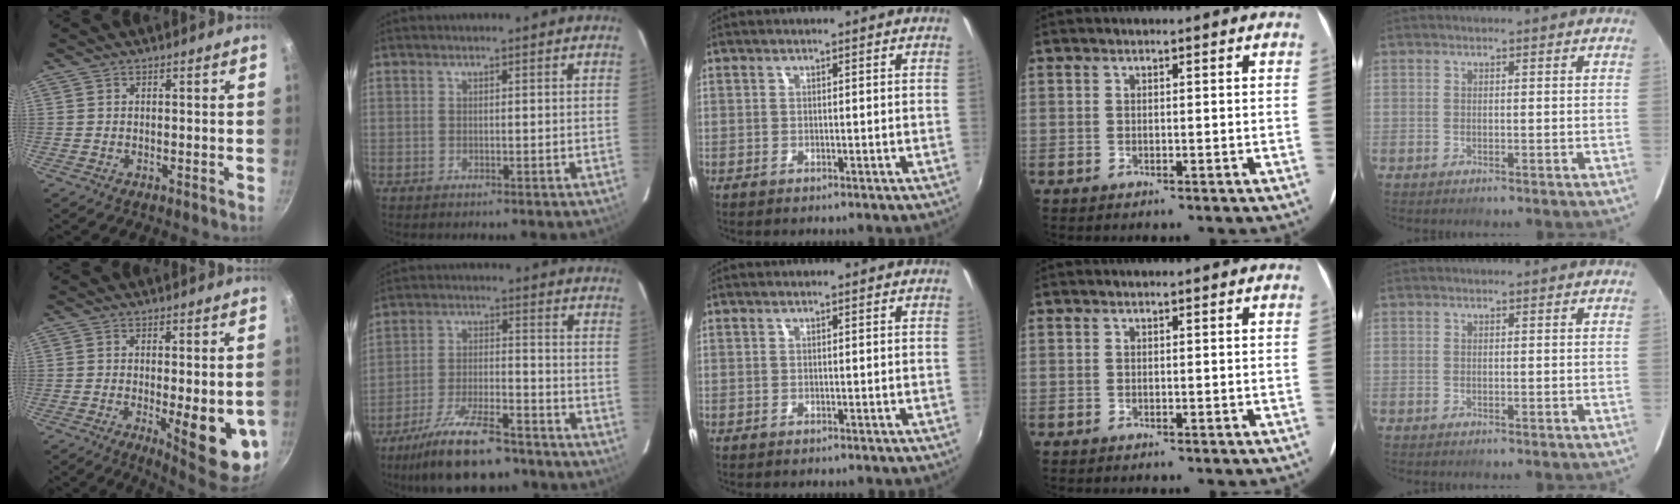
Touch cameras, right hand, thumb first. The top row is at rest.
{"thumb": {"total": 12.0, "force": [-2.3, 3.7, 11.2], "torque": [-0.120, -0.011, -0.021]}, "index": {"total": 16.8, "force": [-13.5, 4.9, 8.8], "torque": [-0.180, -0.018, -0.217]}}